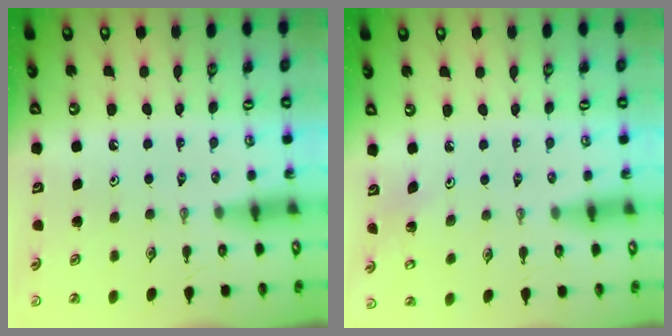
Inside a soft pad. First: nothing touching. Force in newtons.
{"total": 3.1, "press": 3.1, "slide": 0.4}